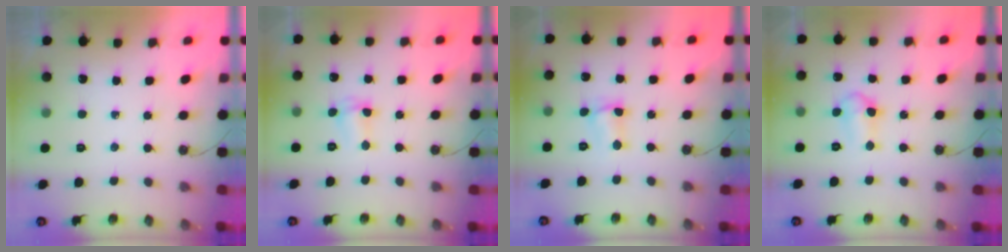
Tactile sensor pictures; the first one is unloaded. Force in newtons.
{"total": 2.4, "press": 2.4, "slide": 0.3}
{"total": 2.6, "press": 2.3, "slide": 1.1}
{"total": 6.6, "press": 6.3, "slide": 2.1}